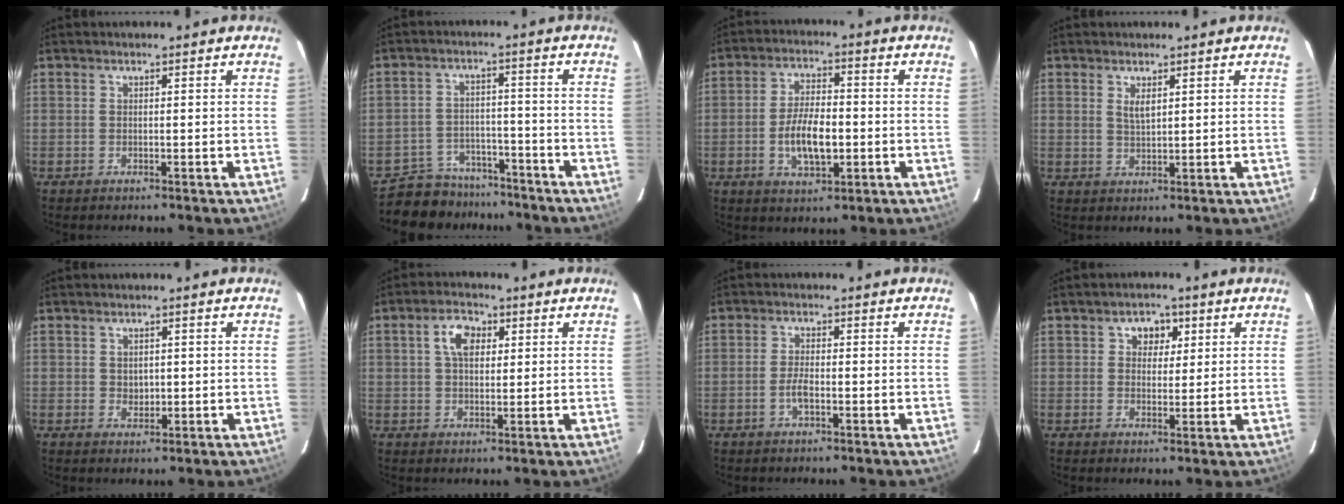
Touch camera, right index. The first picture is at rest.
{"total": 9.4, "force": [-8.1, 4.7, 0.7], "torque": [-0.032, 0.022, -0.117]}
{"total": 8.9, "force": [-2.0, 4.0, 7.7], "torque": [-0.152, 0.002, -0.032]}
{"total": 2.2, "force": [1.1, 0.8, 1.7], "torque": [-0.029, 0.001, 0.022]}
{"total": 2.1, "force": [0.0, 1.8, 1.0], "torque": [-0.014, 0.003, 0.003]}
{"total": 5.5, "force": [1.7, 3.4, 3.9], "torque": [-0.069, 0.018, 0.031]}
{"total": 2.8, "force": [-1.2, 1.0, 2.4], "torque": [-0.052, 0.002, -0.024]}
{"total": 4.2, "force": [1.5, 3.5, 1.8], "torque": [-0.017, 0.010, 0.024]}